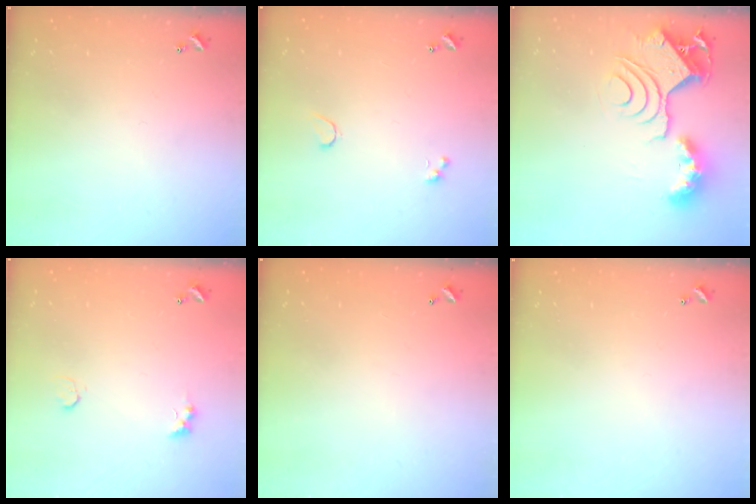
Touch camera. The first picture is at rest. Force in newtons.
{"total": 1.2, "press": 1.1, "slide": 0.6}
{"total": 14.2, "press": 14.2, "slide": 1.6}
{"total": 1.9, "press": 1.8, "slide": 0.5}
{"total": 2.9, "press": 2.9, "slide": 0.1}
{"total": 0.0}